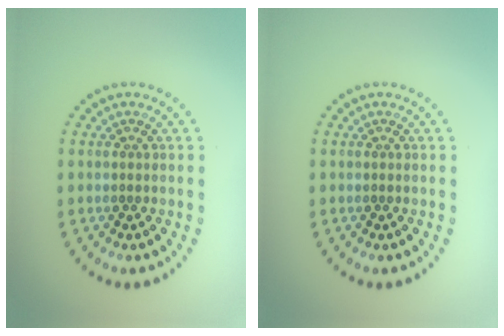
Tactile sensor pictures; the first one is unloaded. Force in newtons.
{"total": 0.0}